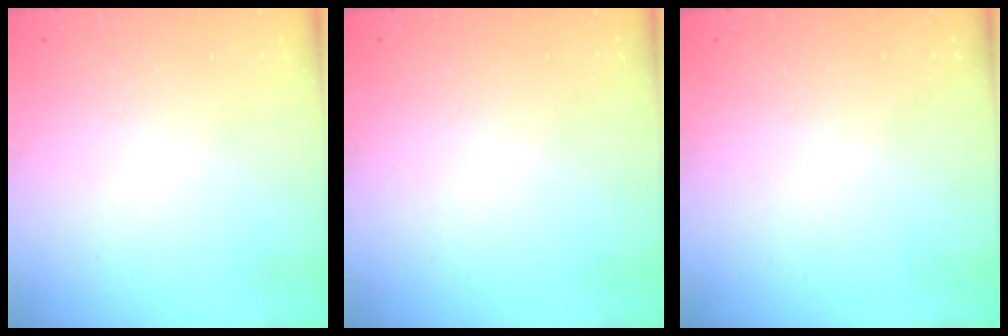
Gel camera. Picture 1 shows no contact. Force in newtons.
{"total": 0.0}
{"total": 0.0}